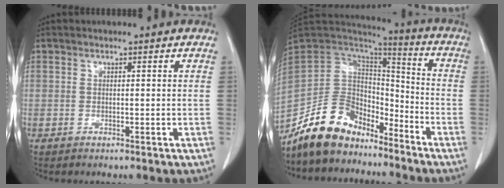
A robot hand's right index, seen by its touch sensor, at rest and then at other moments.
{"total": 14.3, "force": [-11.8, 6.5, 4.6], "torque": [-0.081, 0.041, -0.218]}